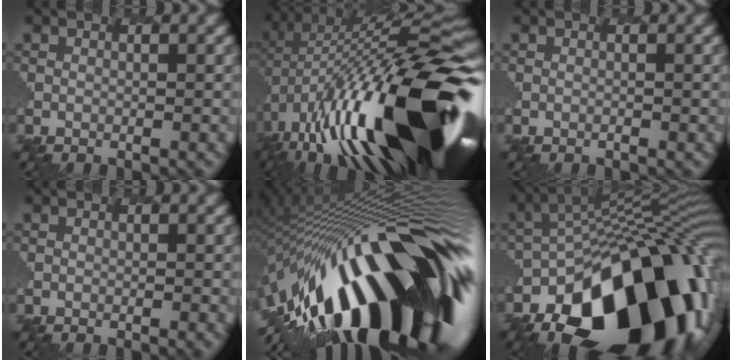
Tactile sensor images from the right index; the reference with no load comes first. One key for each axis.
{"total": 19.3, "fx": -4.0, "fy": 7.6, "fz": 17.3, "tx": -0.290, "ty": -0.011, "tz": -0.069}
{"total": 0.0}
{"total": 1.1, "fx": -0.1, "fy": 0.4, "fz": 1.0, "tx": -0.009, "ty": 0.003, "tz": -0.006}
{"total": 19.0, "fx": -5.5, "fy": 8.2, "fz": 16.2, "tx": -0.269, "ty": -0.019, "tz": -0.113}
{"total": 18.5, "fx": -10.3, "fy": 9.4, "fz": 12.1, "tx": -0.195, "ty": -0.031, "tz": -0.155}